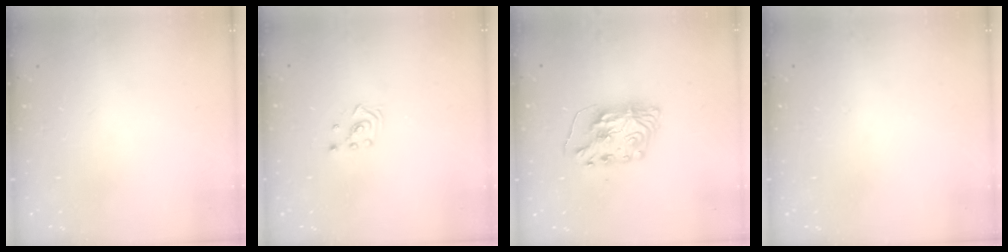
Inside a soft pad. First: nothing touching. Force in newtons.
{"total": 2.2, "press": 2.2, "slide": 0.2}
{"total": 8.3, "press": 8.3, "slide": 0.8}
{"total": 0.0}